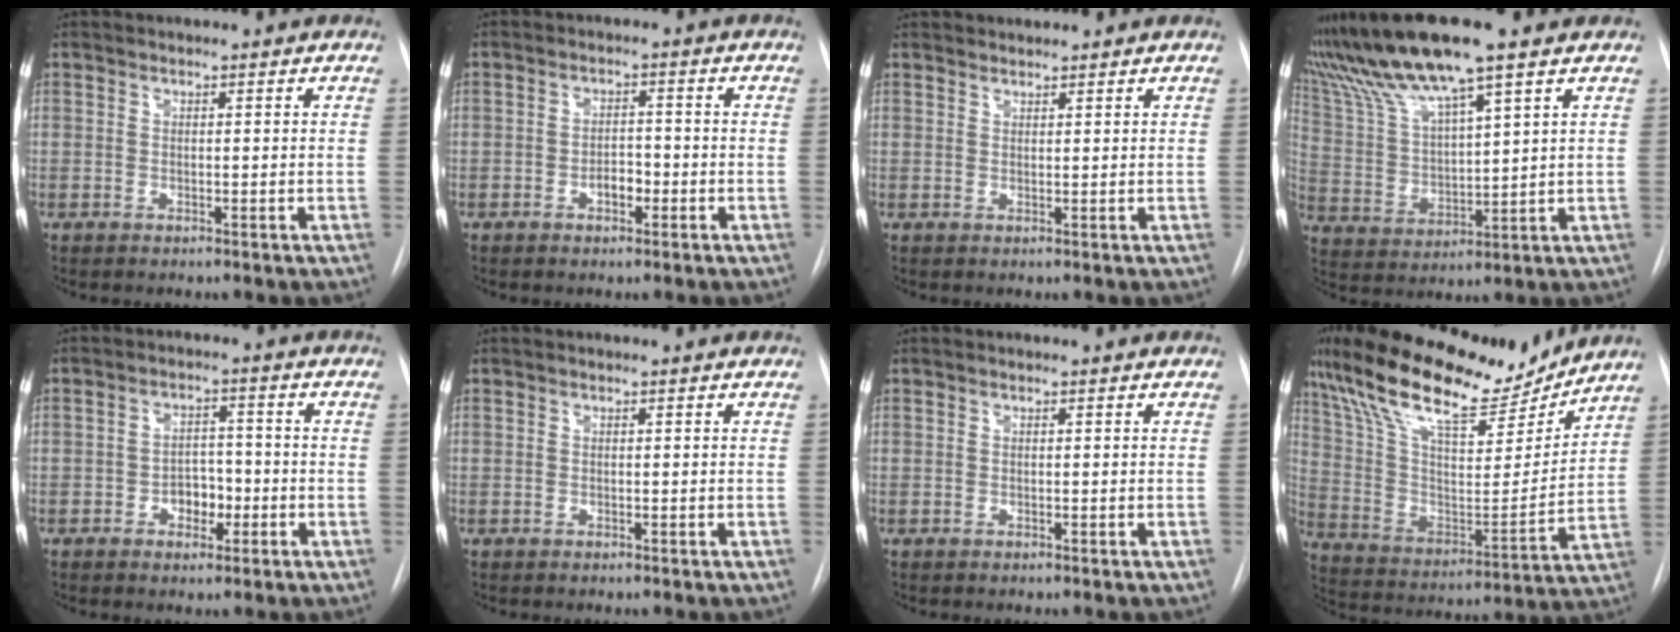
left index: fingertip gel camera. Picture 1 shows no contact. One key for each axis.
{"total": 2.7, "fx": -1.3, "fy": 1.5, "fz": 1.9, "tx": -0.026, "ty": 0.007, "tz": -0.019}
{"total": 2.4, "fx": 2.3, "fy": 0.5, "fz": 0.3, "tx": -0.003, "ty": 0.022, "tz": 0.041}
{"total": 12.9, "fx": 9.6, "fy": 0.3, "fz": 8.5, "tx": -0.178, "ty": 0.013, "tz": 0.188}
{"total": 4.1, "fx": -1.5, "fy": 2.7, "fz": 2.6, "tx": -0.034, "ty": 0.008, "tz": -0.024}
{"total": 0.0}
{"total": 0.0}
{"total": 22.6, "fx": 17.6, "fy": 6.3, "fz": 12.6, "tx": -0.232, "ty": 0.018, "tz": 0.302}